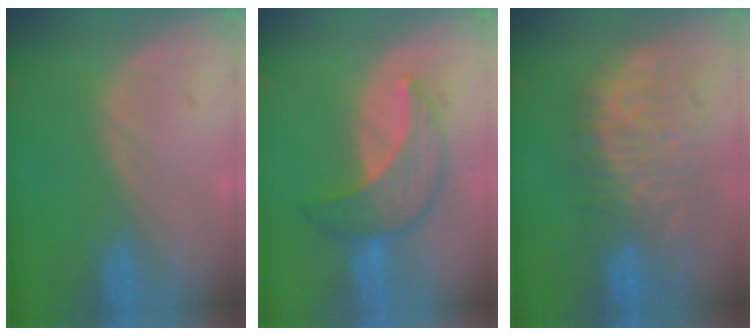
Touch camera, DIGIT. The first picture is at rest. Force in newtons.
{"total": 7.3, "press": 7.2, "slide": 0.8}
{"total": 11.3, "press": 9.7, "slide": 5.8}